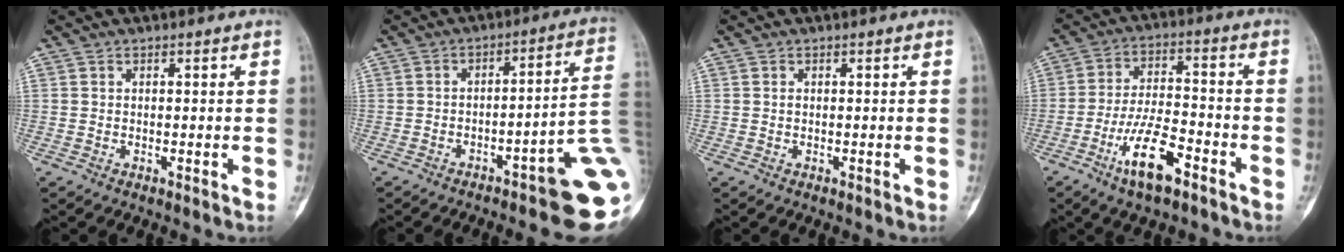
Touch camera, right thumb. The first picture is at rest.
{"total": 15.4, "force": [-5.8, 2.9, 13.9], "torque": [-0.112, 0.049, -0.071]}
{"total": 0.5, "force": [0.1, 0.4, 0.3], "torque": [-0.006, 0.001, 0.001]}
{"total": 12.3, "force": [-6.8, 4.2, 9.3], "torque": [-0.176, 0.043, -0.118]}